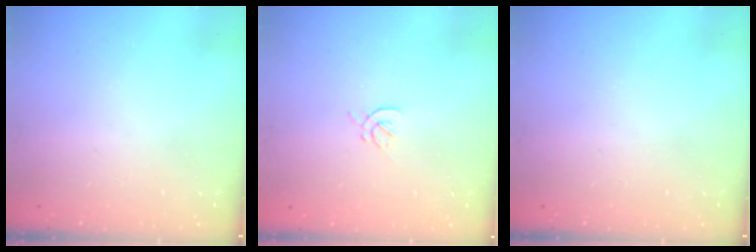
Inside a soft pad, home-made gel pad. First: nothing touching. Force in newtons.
{"total": 1.7, "press": 1.6, "slide": 0.6}
{"total": 0.0}